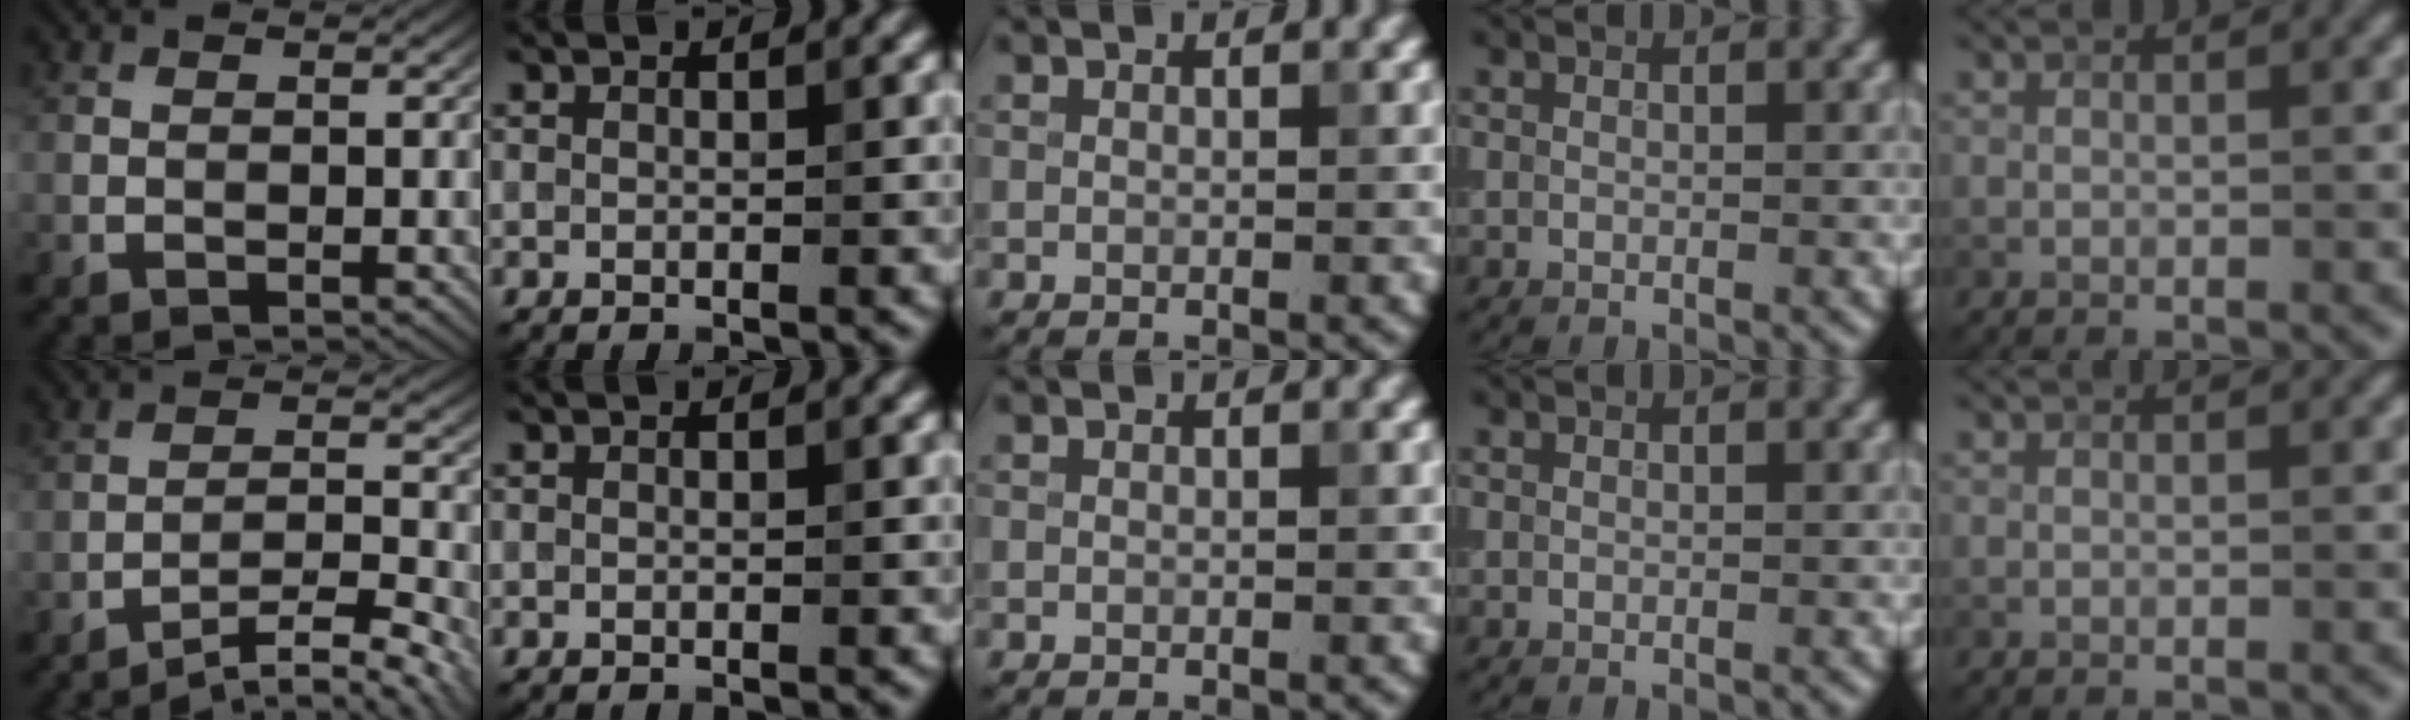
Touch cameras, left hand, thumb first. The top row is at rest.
{"thumb": {"total": 5.3, "force": [-4.7, 0.0, 2.5], "torque": [-0.040, 0.011, -0.070]}}